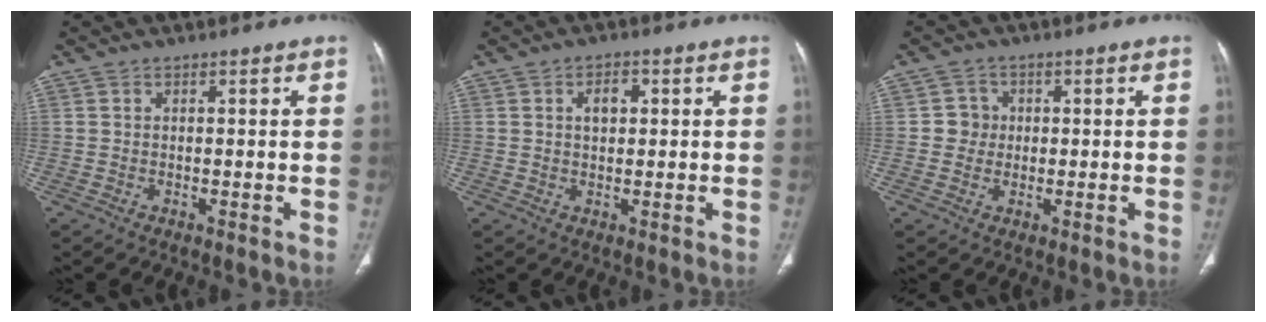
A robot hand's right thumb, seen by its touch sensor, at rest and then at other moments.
{"total": 3.6, "force": [0.9, 2.3, 2.6], "torque": [-0.035, 0.003, 0.015]}
{"total": 3.5, "force": [0.1, 3.4, 0.7], "torque": [0.014, 0.008, -0.002]}